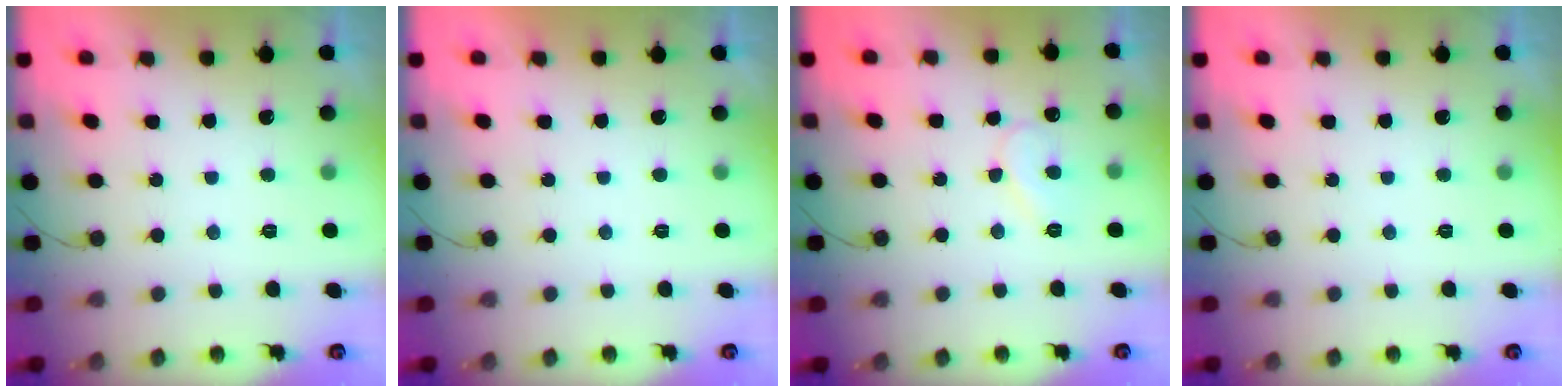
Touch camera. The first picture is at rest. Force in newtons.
{"total": 1.7, "press": 1.6, "slide": 0.0}
{"total": 8.0, "press": 7.9, "slide": 0.5}
{"total": 0.0}